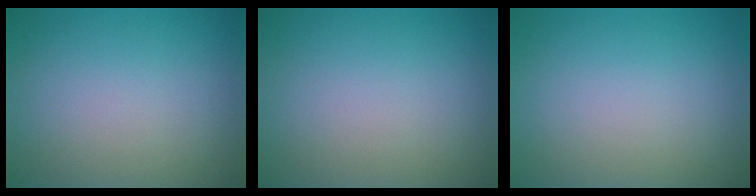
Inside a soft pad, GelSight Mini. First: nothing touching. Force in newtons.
{"total": 0.0}
{"total": 0.0}